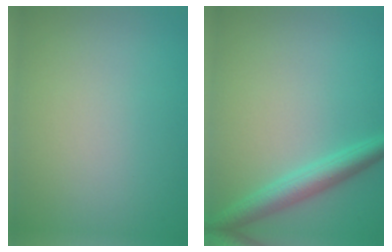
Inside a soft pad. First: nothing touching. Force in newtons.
{"total": 3.4, "press": 3.4, "slide": 0.1}